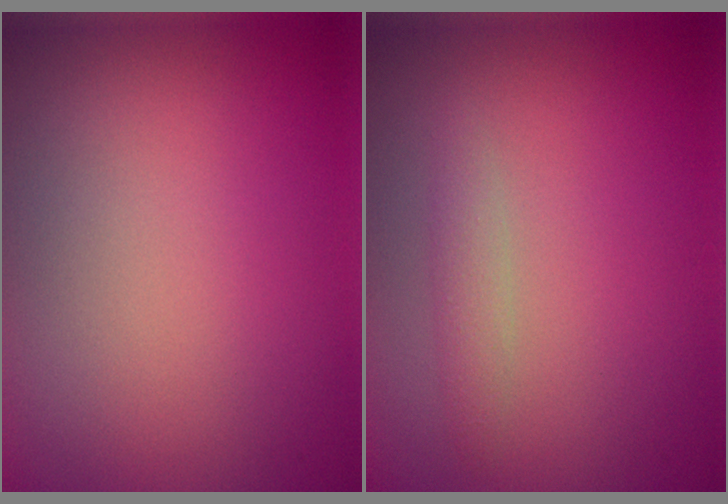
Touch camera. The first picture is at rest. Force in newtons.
{"total": 1.3, "press": 1.3, "slide": 0.0}